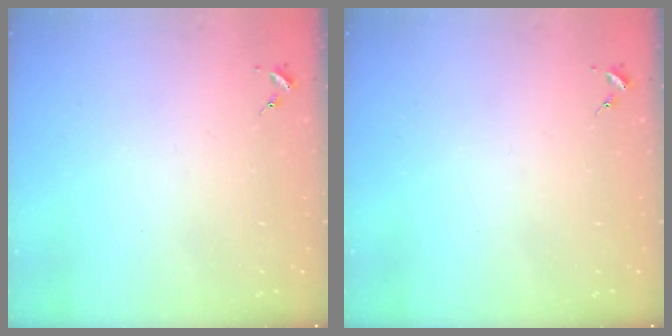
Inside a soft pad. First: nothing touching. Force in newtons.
{"total": 0.0}